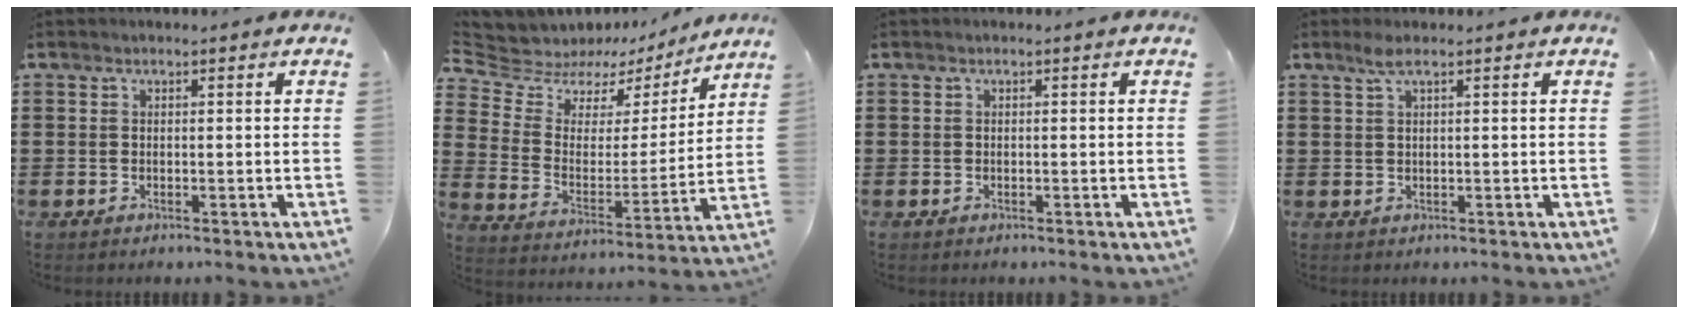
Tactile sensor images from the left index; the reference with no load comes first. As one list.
[{"total": 6.3, "force": [5.2, 3.5, 0.6], "torque": [-0.055, -0.035, 0.091]}, {"total": 0.0}, {"total": 2.0, "force": [1.0, 0.2, 1.7], "torque": [-0.037, 0.001, 0.018]}]